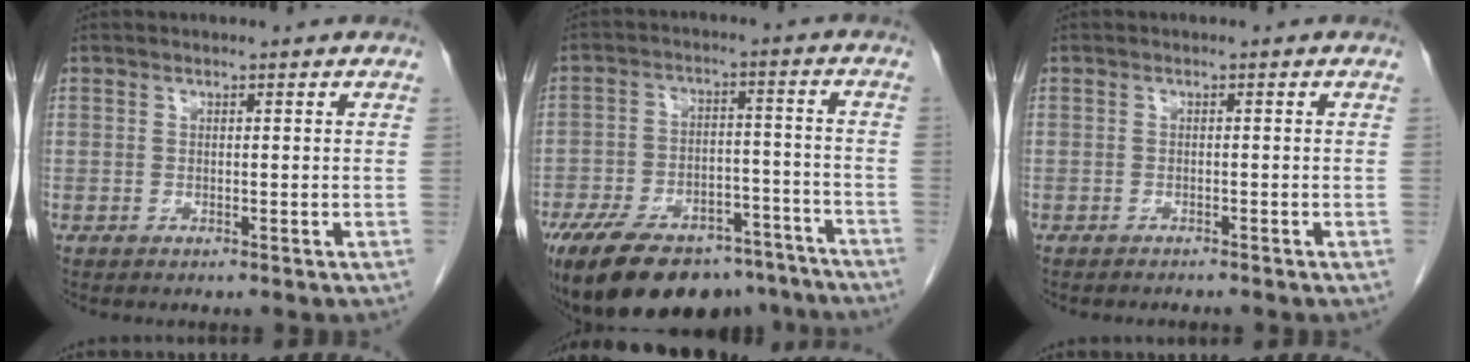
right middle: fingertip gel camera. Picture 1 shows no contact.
{"total": 22.3, "force": [-17.3, 9.3, 10.5], "torque": [-0.186, 0.006, -0.252]}
{"total": 1.5, "force": [-1.4, 0.2, 0.2], "torque": [-0.001, -0.002, -0.018]}